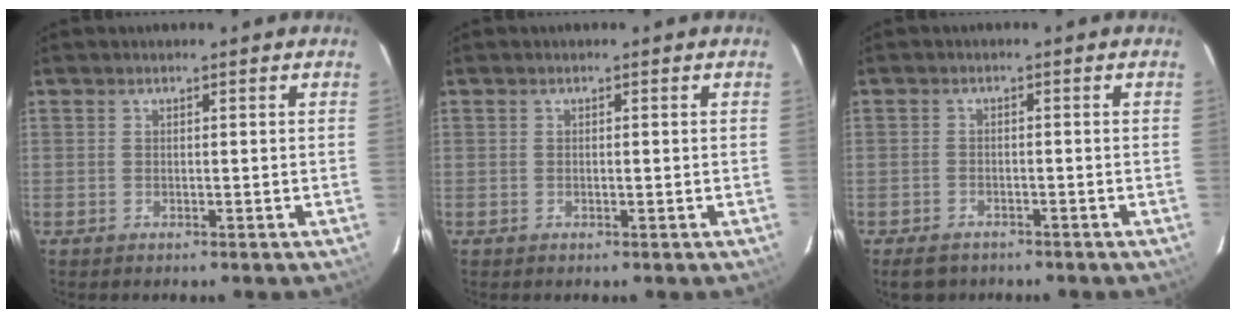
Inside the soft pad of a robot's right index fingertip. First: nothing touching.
{"total": 0.9, "force": [-0.1, 0.4, 0.8], "torque": [-0.021, 0.000, -0.002]}
{"total": 5.0, "force": [-3.7, 2.9, 1.8], "torque": [-0.036, -0.003, -0.056]}